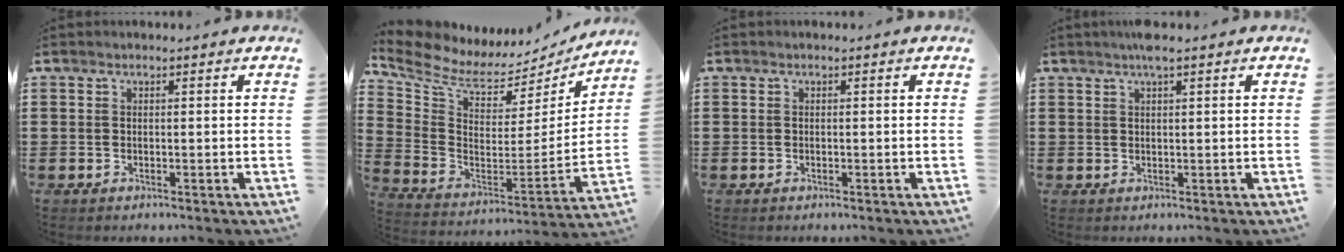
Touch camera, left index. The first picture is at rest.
{"total": 6.1, "force": [5.3, 2.4, 1.9], "torque": [-0.076, -0.051, 0.088]}
{"total": 0.0}
{"total": 2.1, "force": [1.5, 0.1, 1.5], "torque": [-0.031, 0.002, 0.026]}